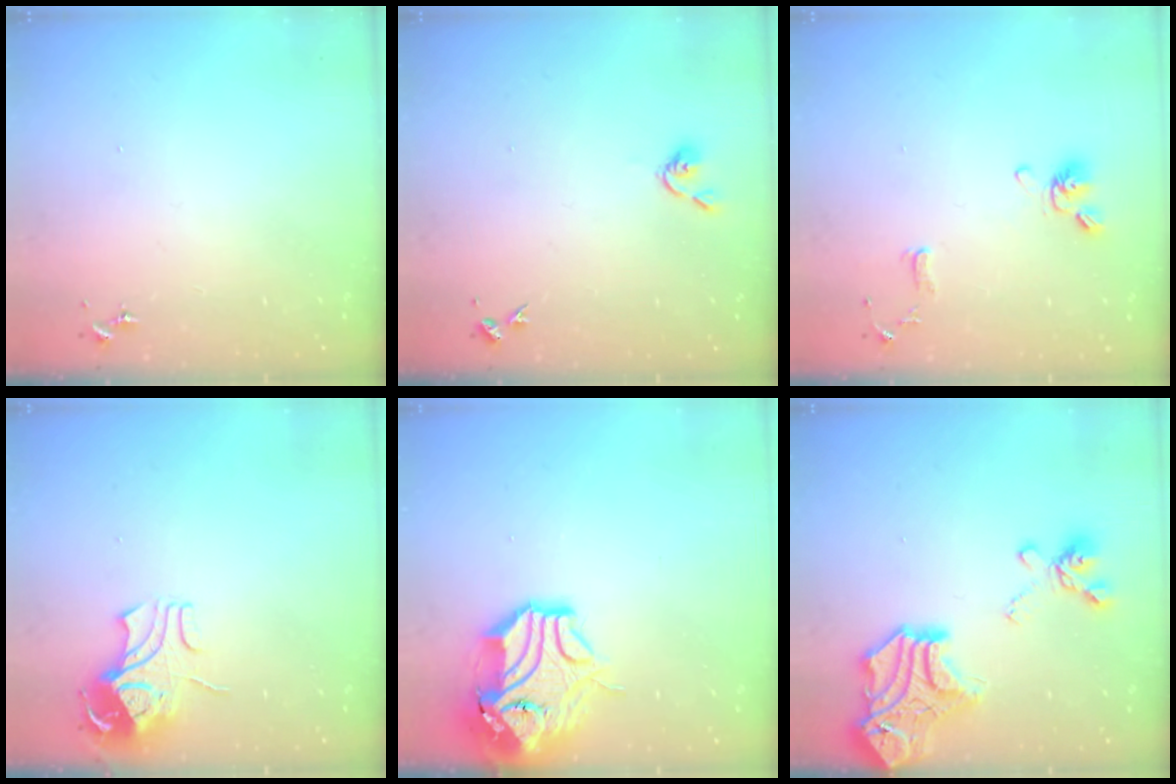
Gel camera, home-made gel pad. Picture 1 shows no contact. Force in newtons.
{"total": 3.7, "press": 3.6, "slide": 0.7}
{"total": 10.8, "press": 10.6, "slide": 1.9}
{"total": 9.0, "press": 8.9, "slide": 1.0}
{"total": 16.2, "press": 16.1, "slide": 2.2}
{"total": 21.4, "press": 21.4, "slide": 1.4}